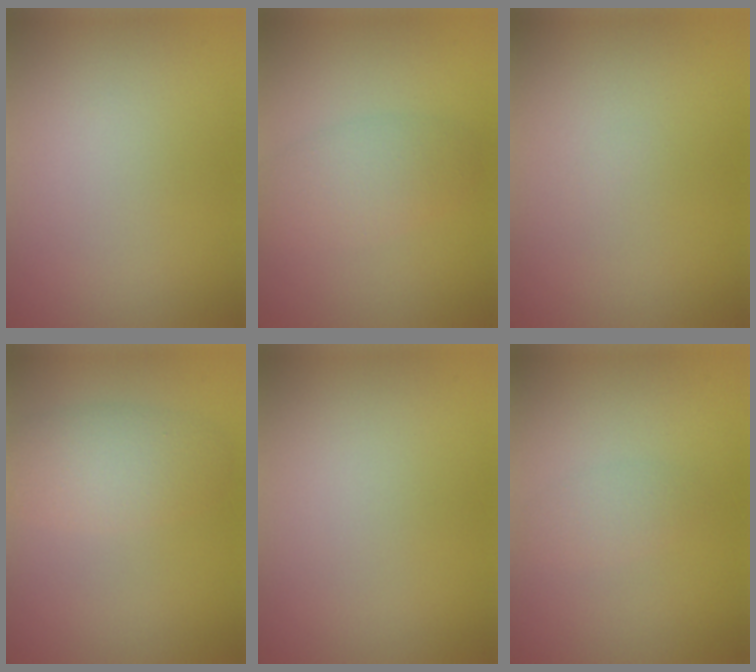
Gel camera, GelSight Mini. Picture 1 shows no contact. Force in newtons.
{"total": 3.4, "press": 3.4, "slide": 0.1}
{"total": 0.0}
{"total": 3.8, "press": 3.8, "slide": 0.1}
{"total": 0.0}
{"total": 1.4, "press": 1.4, "slide": 0.1}